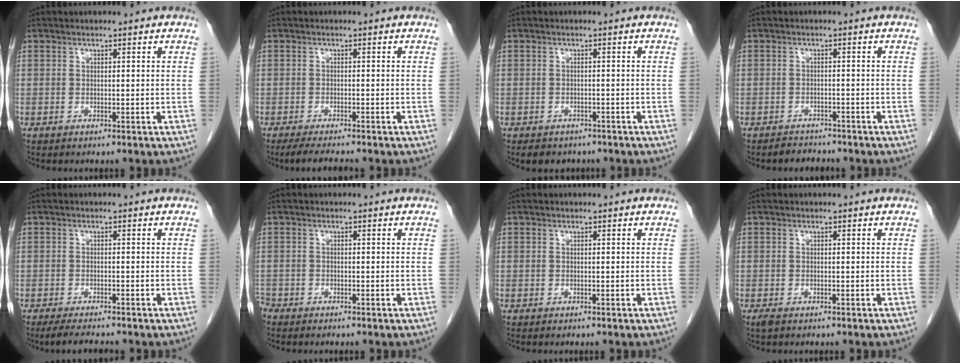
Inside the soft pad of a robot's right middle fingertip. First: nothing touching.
{"total": 3.9, "force": [-3.4, 0.1, 2.0], "torque": [-0.034, -0.012, -0.058]}
{"total": 4.2, "force": [-3.4, 2.3, 0.9], "torque": [-0.007, 0.004, -0.042]}
{"total": 2.4, "force": [-2.2, 0.9, -0.3], "torque": [0.001, 0.001, -0.034]}
{"total": 3.9, "force": [-3.4, 0.3, 1.9], "torque": [-0.033, -0.012, -0.056]}
{"total": 1.7, "force": [-1.5, 0.7, 0.3], "torque": [-0.008, -0.002, -0.027]}
{"total": 0.0}
{"total": 0.9, "force": [-0.6, 0.3, 0.5], "torque": [-0.016, -0.003, -0.008]}